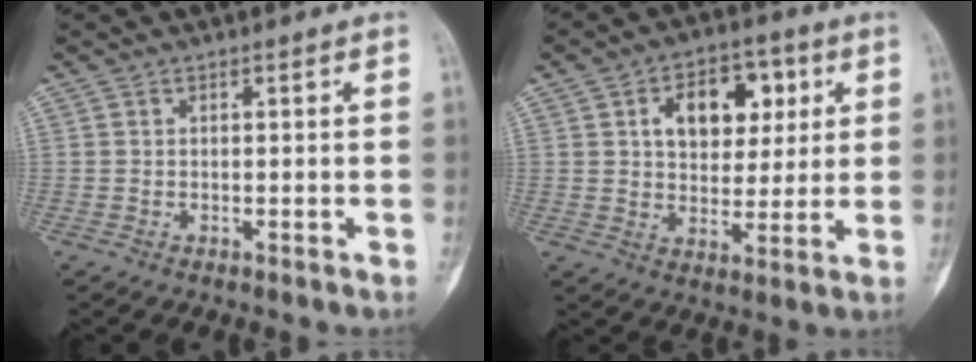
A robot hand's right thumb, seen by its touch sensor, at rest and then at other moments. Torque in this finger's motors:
{"motor_torque": [1.05, 1.84, 1.05, 0.58, 0.04]}